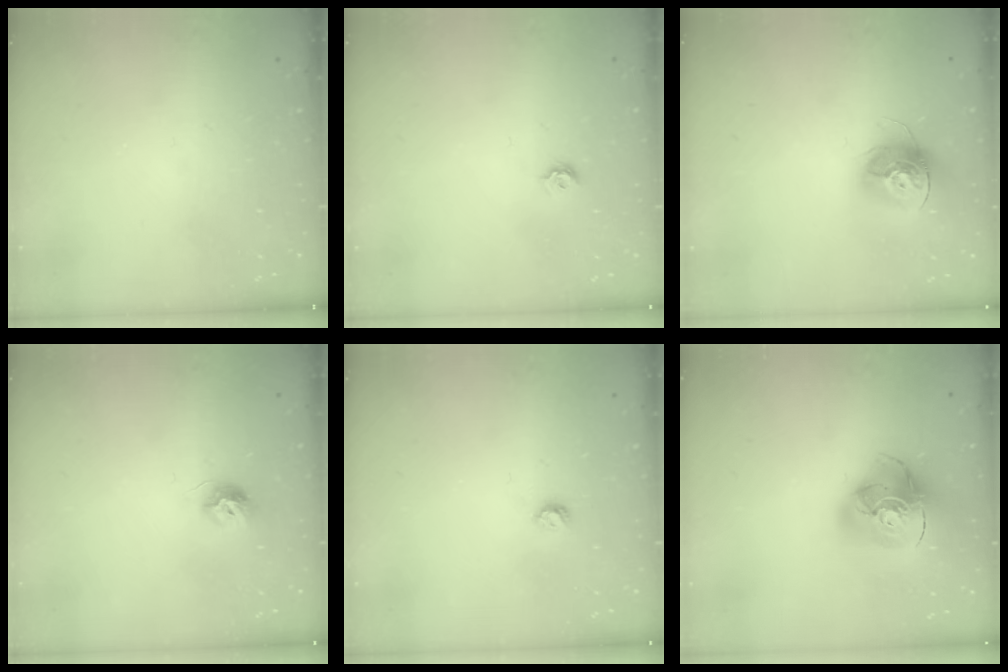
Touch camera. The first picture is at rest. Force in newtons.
{"total": 4.6, "press": 4.6, "slide": 0.6}
{"total": 13.7, "press": 13.7, "slide": 1.0}
{"total": 7.6, "press": 7.6, "slide": 0.2}
{"total": 3.9, "press": 3.9, "slide": 0.6}
{"total": 14.9, "press": 14.8, "slide": 1.6}